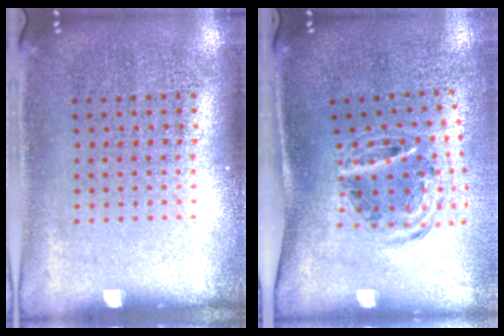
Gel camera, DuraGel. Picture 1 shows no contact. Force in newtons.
{"total": 1.2, "press": 1.0, "slide": 0.5}